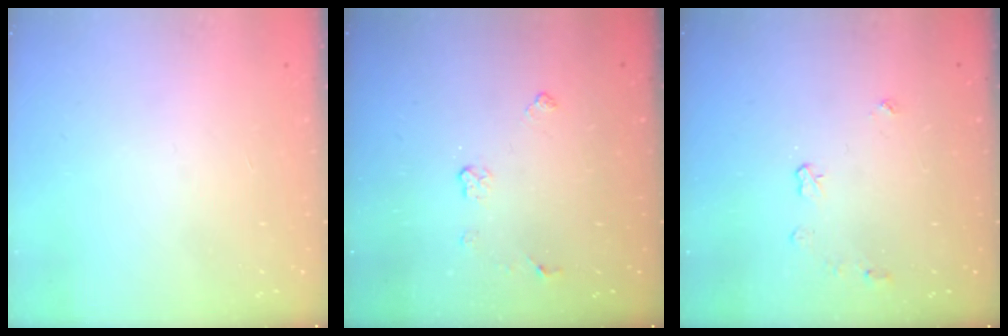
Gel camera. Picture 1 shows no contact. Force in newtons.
{"total": 4.5, "press": 4.4, "slide": 0.6}
{"total": 4.2, "press": 4.1, "slide": 0.4}